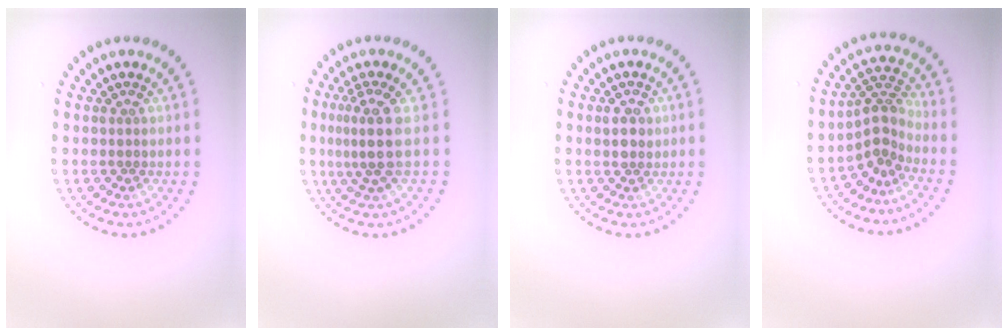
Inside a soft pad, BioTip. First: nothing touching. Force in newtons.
{"total": 3.1, "press": 2.1, "slide": 2.3}
{"total": 1.6, "press": 1.6, "slide": 0.3}
{"total": 2.7, "press": 1.9, "slide": 1.9}